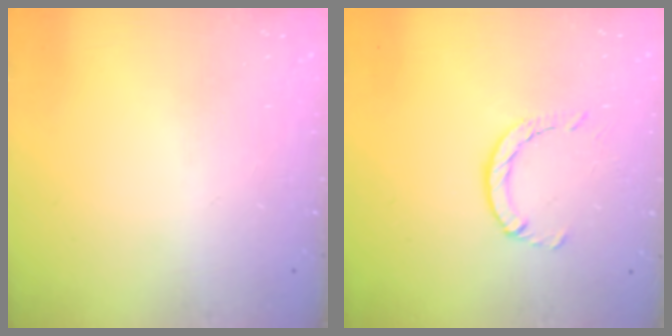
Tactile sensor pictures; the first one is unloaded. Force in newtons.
{"total": 2.4, "press": 2.4, "slide": 0.4}